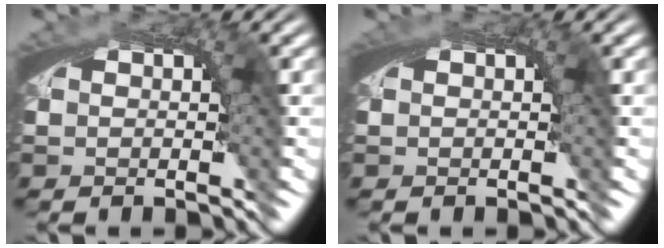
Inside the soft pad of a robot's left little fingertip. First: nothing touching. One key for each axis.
{"total": 0.6, "fx": 0.2, "fy": 0.2, "fz": 0.6, "tx": -0.011, "ty": 0.000, "tz": 0.003}